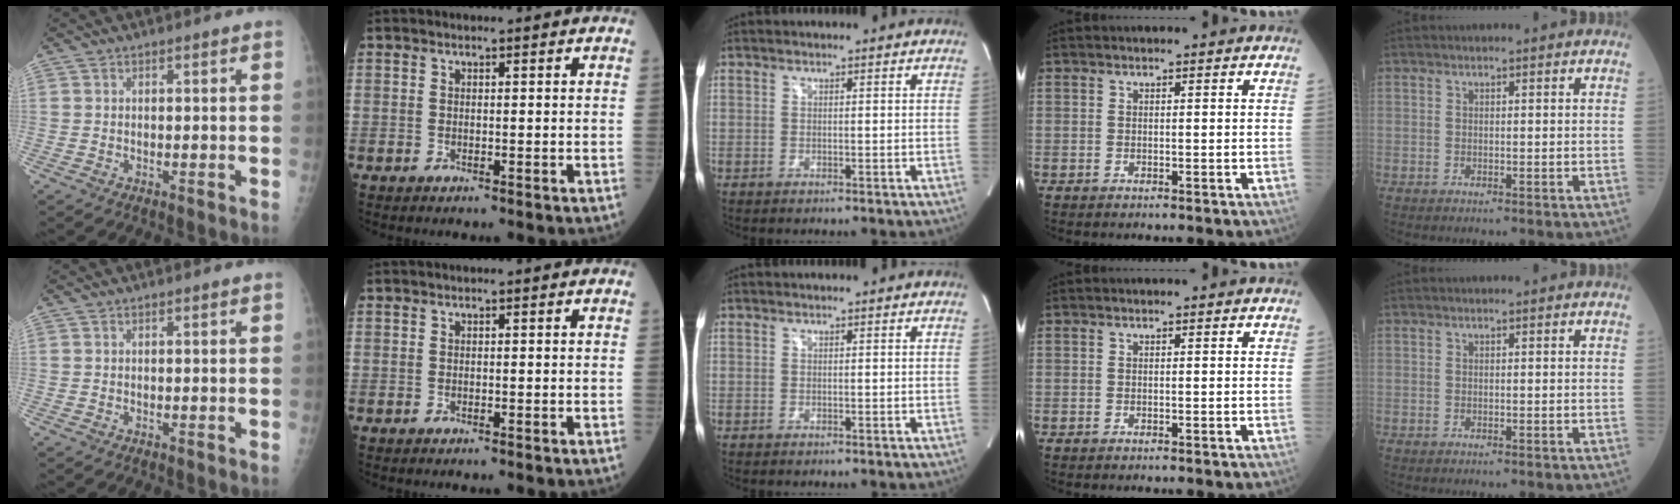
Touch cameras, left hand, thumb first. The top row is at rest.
{}